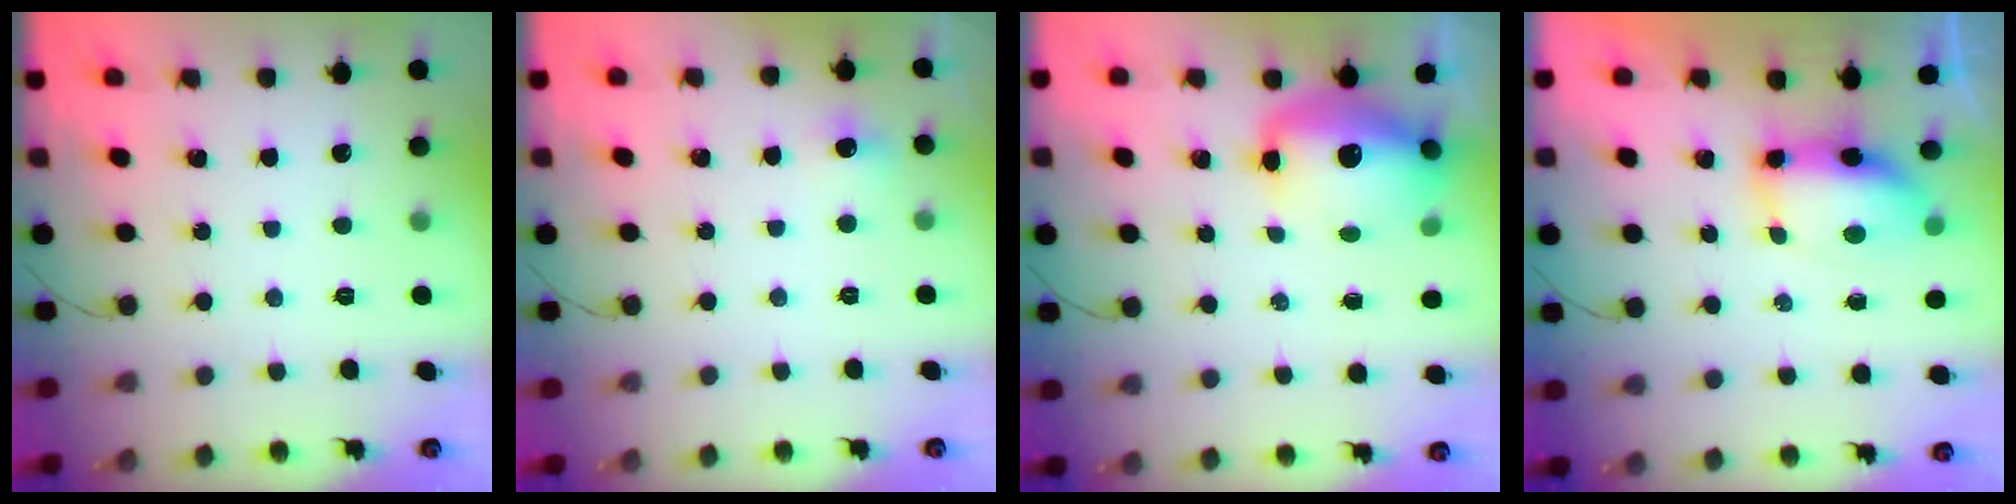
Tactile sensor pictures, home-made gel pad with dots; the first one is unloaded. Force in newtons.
{"total": 4.5, "press": 4.1, "slide": 1.8}
{"total": 12.3, "press": 11.8, "slide": 3.4}
{"total": 7.5, "press": 7.4, "slide": 1.4}